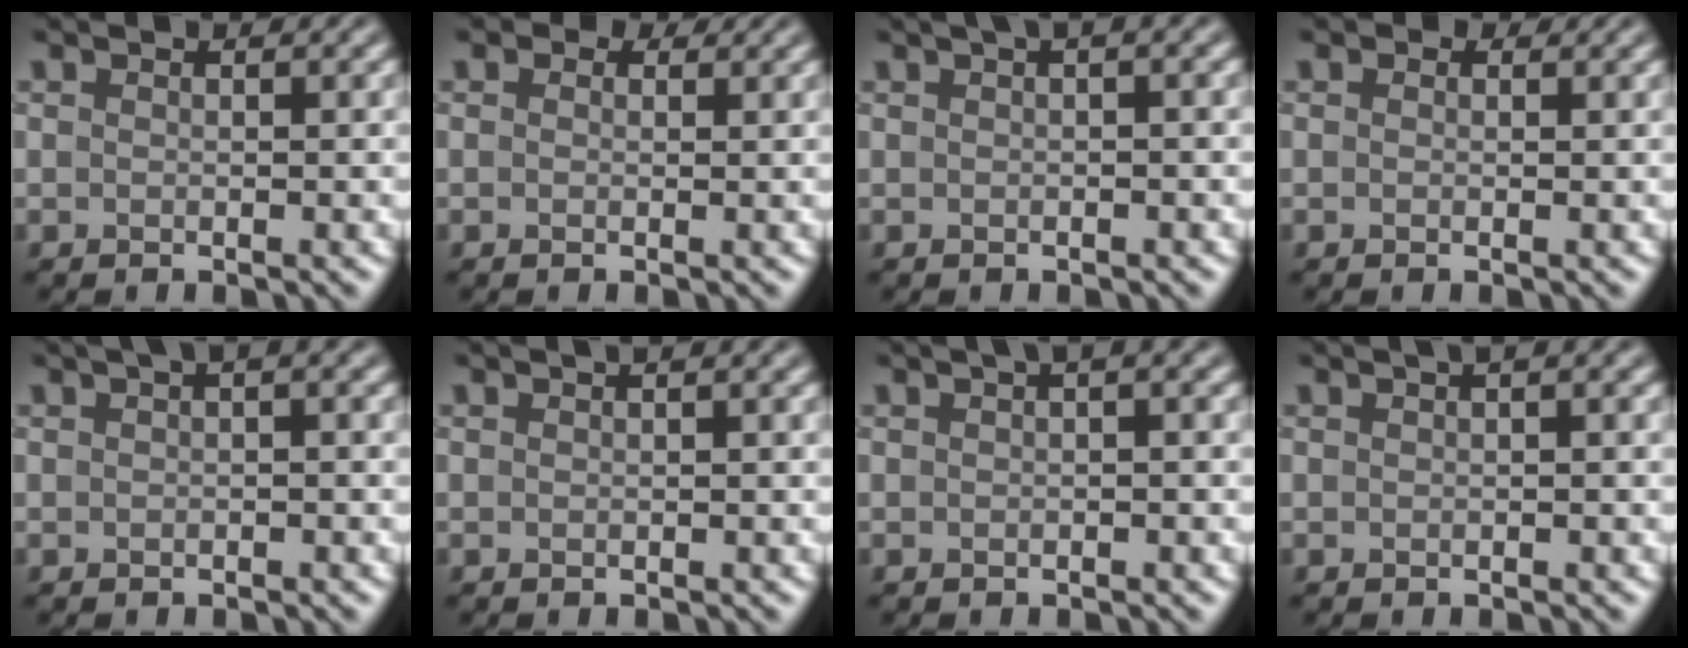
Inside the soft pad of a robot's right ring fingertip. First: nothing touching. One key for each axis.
{"total": 1.1, "fx": 0.6, "fy": 0.8, "fz": 0.5, "tx": -0.008, "ty": -0.003, "tz": 0.000}
{"total": 2.2, "fx": 1.0, "fy": 0.6, "fz": 1.9, "tx": -0.024, "ty": 0.005, "tz": 0.012}
{"total": 0.5, "fx": 0.2, "fy": 0.4, "fz": 0.2, "tx": -0.002, "ty": -0.006, "tz": -0.004}
{"total": 1.9, "fx": 0.7, "fy": 0.5, "fz": 1.7, "tx": -0.023, "ty": 0.004, "tz": 0.007}
{"total": 0.8, "fx": 0.3, "fy": 0.1, "fz": 0.7, "tx": -0.010, "ty": 0.009, "tz": 0.007}
{"total": 1.9, "fx": 0.7, "fy": 0.4, "fz": 1.8, "tx": -0.022, "ty": 0.006, "tz": 0.008}
{"total": 1.5, "fx": 0.6, "fy": 0.3, "fz": 1.4, "tx": -0.020, "ty": 0.005, "tz": 0.008}